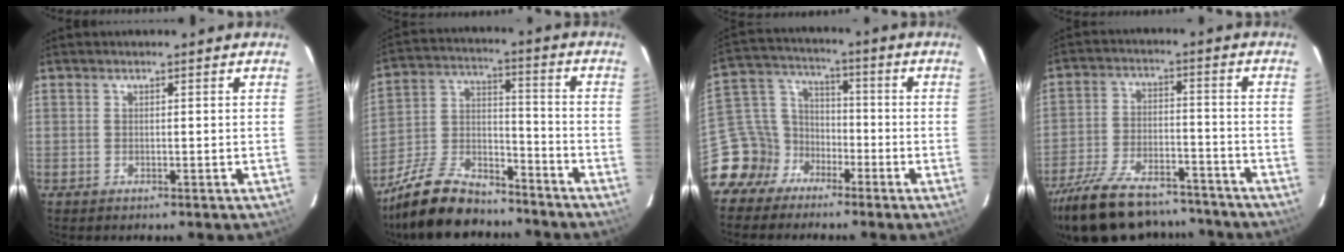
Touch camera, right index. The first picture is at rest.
{"total": 18.2, "force": [-14.4, 7.5, 8.3], "torque": [-0.186, 0.006, -0.239]}
{"total": 11.0, "force": [-7.4, 7.9, 1.8], "torque": [-0.064, 0.038, -0.142]}
{"total": 24.6, "force": [-20.1, 9.0, 10.8], "torque": [-0.231, -0.017, -0.305]}